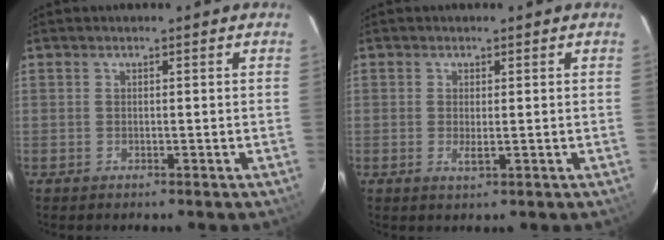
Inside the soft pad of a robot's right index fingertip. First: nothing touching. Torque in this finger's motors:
{"motor_torque": [0.23, 0.20, 0.00, 0.01]}